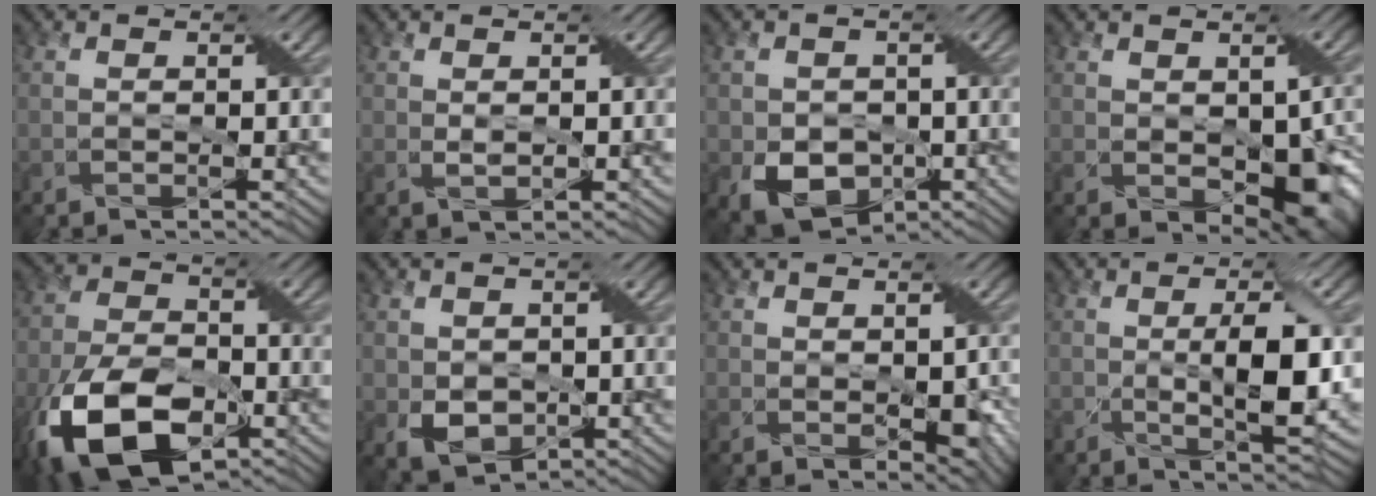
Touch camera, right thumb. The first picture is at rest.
{"total": 1.2, "force": [0.4, 0.8, 0.8], "torque": [-0.021, -0.001, 0.013]}
{"total": 6.3, "force": [-1.8, 5.1, 3.4], "torque": [-0.074, -0.019, -0.028]}
{"total": 6.9, "force": [-0.7, 4.1, 5.5], "torque": [-0.093, -0.019, 0.002]}
{"total": 15.2, "force": [-7.5, 8.6, 10.1], "torque": [-0.230, -0.040, -0.144]}
{"total": 4.3, "force": [-0.4, 3.5, 2.4], "torque": [-0.062, -0.012, 0.000]}
{"total": 3.9, "force": [0.1, 2.4, 3.1], "torque": [-0.055, -0.013, 0.015]}
{"total": 6.8, "force": [-0.2, 2.4, 6.3], "torque": [-0.107, -0.006, 0.002]}